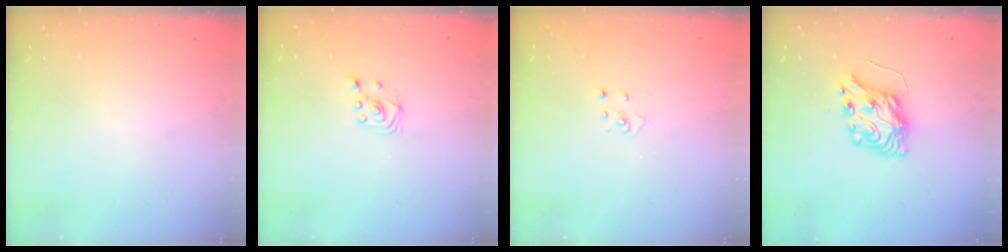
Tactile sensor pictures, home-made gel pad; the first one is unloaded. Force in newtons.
{"total": 2.3, "press": 2.2, "slide": 0.6}
{"total": 2.8, "press": 2.8, "slide": 0.3}
{"total": 8.1, "press": 8.0, "slide": 0.7}